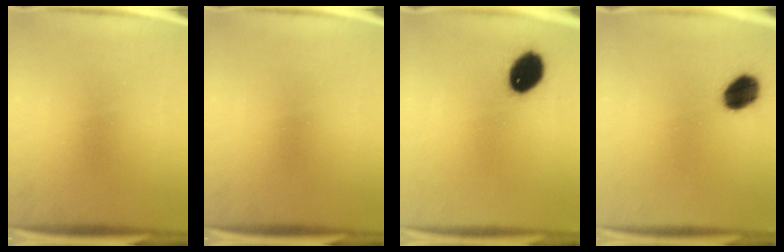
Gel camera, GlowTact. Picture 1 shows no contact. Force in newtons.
{"total": 0.0}
{"total": 10.6}
{"total": 8.6}